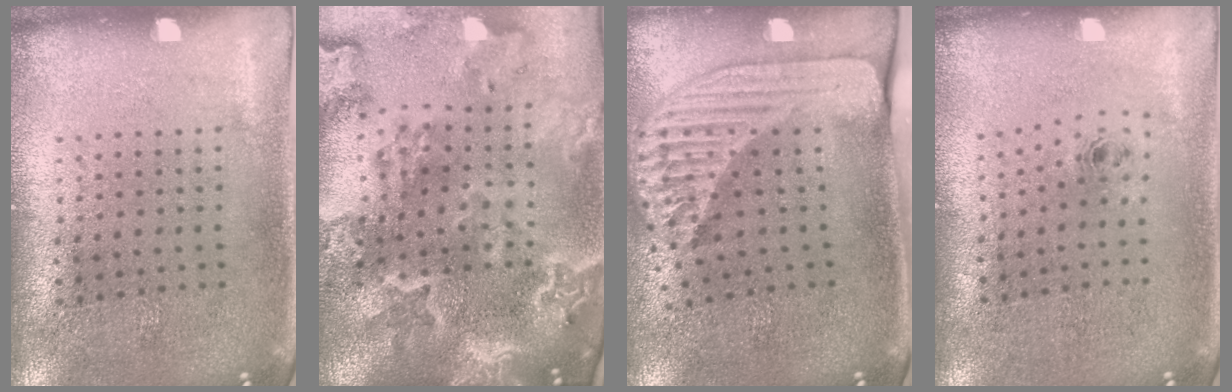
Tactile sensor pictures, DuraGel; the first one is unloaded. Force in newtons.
{"total": 4.7, "press": 3.8, "slide": 2.8}
{"total": 2.4, "press": 1.8, "slide": 1.7}
{"total": 0.6, "press": 0.2, "slide": 0.6}